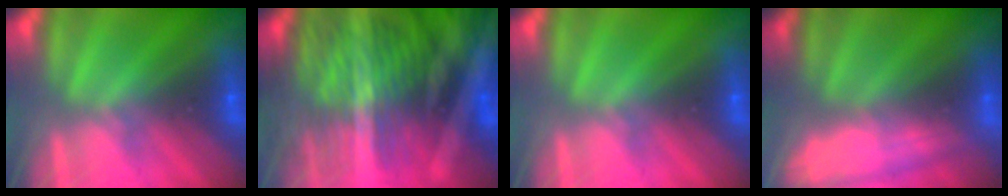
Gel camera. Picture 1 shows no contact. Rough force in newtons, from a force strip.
{"total": 8.4}
{"total": 0.0}
{"total": 2.7}